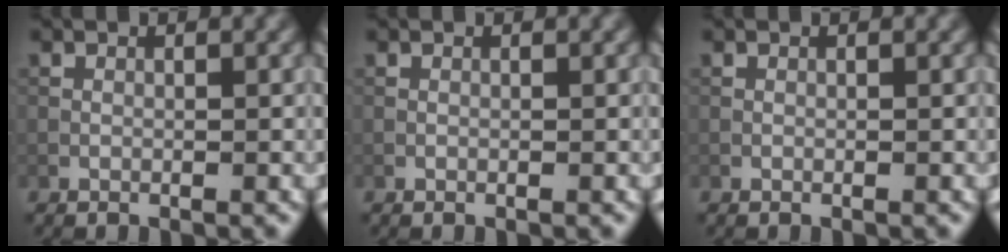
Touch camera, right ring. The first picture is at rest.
{"total": 0.0}
{"total": 0.0}